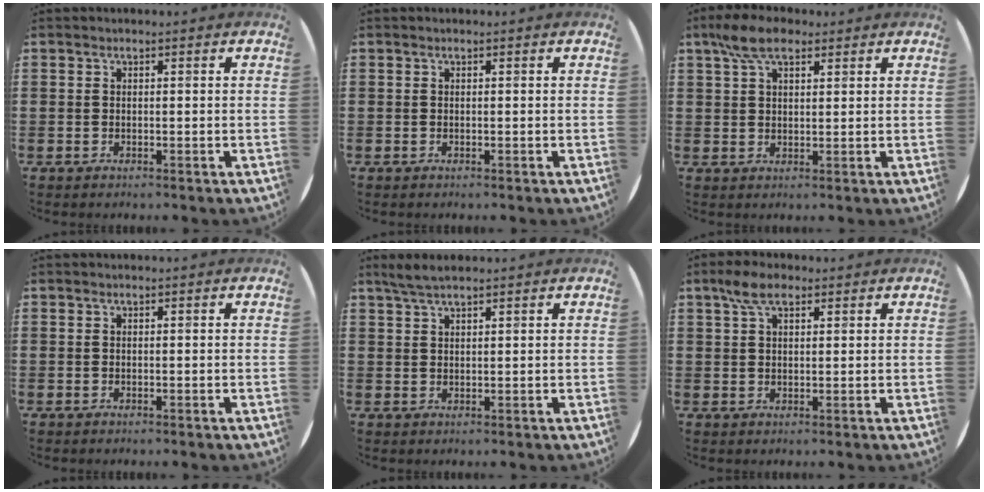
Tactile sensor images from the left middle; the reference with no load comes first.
{"total": 0.0}
{"total": 6.0, "force": [4.1, 2.9, 3.4], "torque": [-0.069, 0.006, 0.075]}
{"total": 0.0}
{"total": 2.6, "force": [2.2, 0.4, 1.5], "torque": [-0.032, 0.004, 0.039]}
{"total": 4.4, "force": [2.9, 2.1, 2.7], "torque": [-0.051, 0.005, 0.051]}